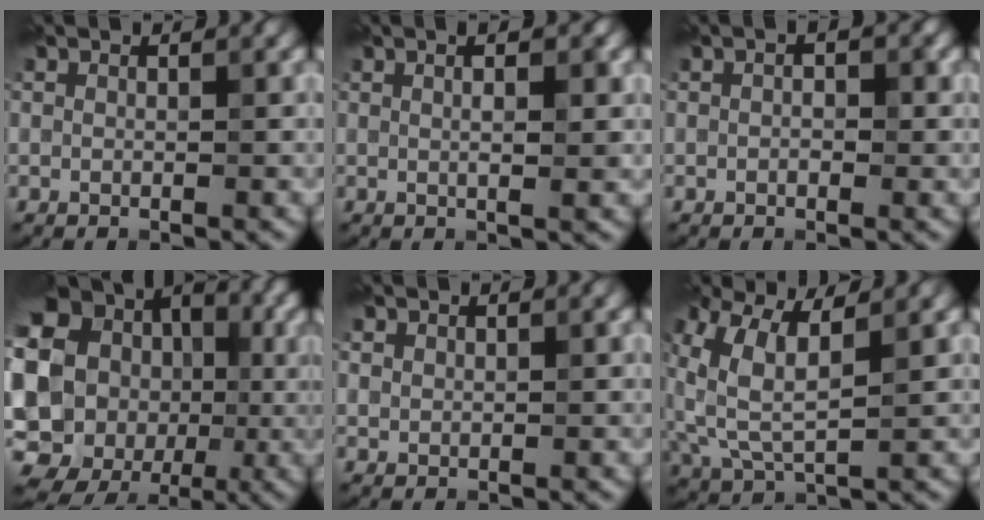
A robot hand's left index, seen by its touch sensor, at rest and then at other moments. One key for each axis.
{"total": 2.8, "fx": 0.7, "fy": 0.7, "fz": 2.6, "tx": -0.026, "ty": 0.000, "tz": 0.008}
{"total": 1.6, "fx": 0.1, "fy": 0.9, "fz": 1.3, "tx": -0.020, "ty": 0.004, "tz": -0.002}
{"total": 18.8, "fx": -0.5, "fy": 16.1, "fz": 9.7, "tx": -0.195, "ty": 0.030, "tz": -0.014}
{"total": 0.7, "fx": 0.4, "fy": 0.6, "fz": 0.2, "tx": -0.005, "ty": -0.005, "tz": 0.017}
{"total": 6.1, "fx": 1.6, "fy": 2.7, "fz": 5.2, "tx": -0.134, "ty": 0.007, "tz": 0.033}